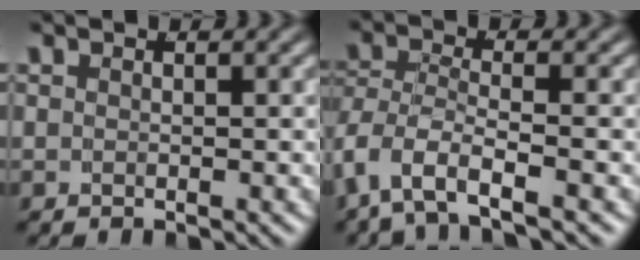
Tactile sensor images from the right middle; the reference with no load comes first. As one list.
[{"total": 4.7, "force": [-2.2, 2.9, 2.9], "torque": [-0.101, -0.030, -0.027]}]